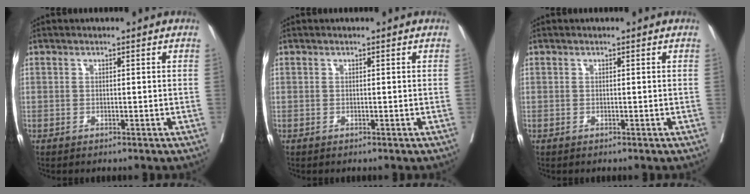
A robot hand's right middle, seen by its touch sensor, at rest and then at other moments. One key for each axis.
{"total": 0.0}
{"total": 0.0}